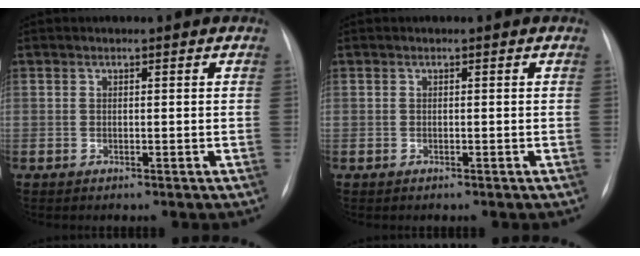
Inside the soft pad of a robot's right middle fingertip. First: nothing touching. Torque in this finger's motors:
{"motor_torque": [-0.22, -0.03, -0.03, -0.01]}